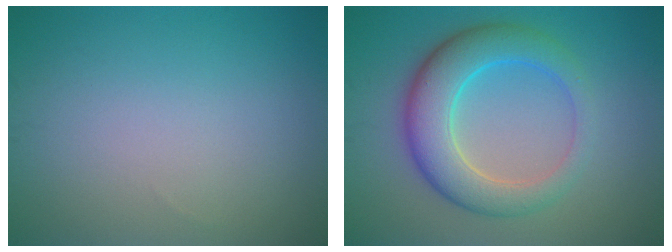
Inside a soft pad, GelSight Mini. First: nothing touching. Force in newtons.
{"total": 6.6, "press": 6.6, "slide": 0.3}